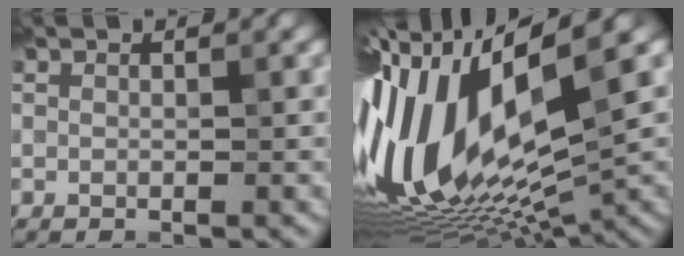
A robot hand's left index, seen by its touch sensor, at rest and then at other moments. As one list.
[{"total": 18.1, "force": [0.3, 5.4, 17.3], "torque": [-0.341, -0.033, 0.011]}]